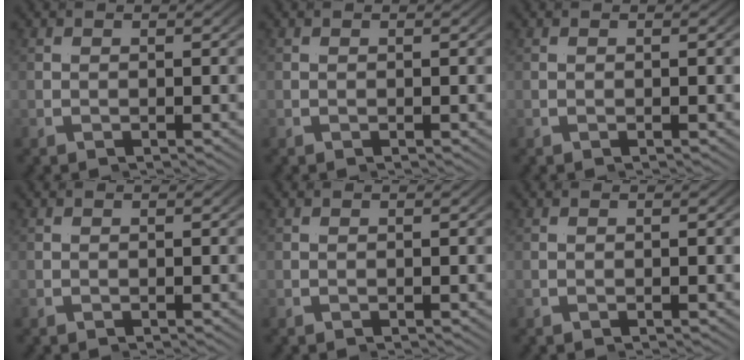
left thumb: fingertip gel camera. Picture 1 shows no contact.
{"total": 0.0}
{"total": 0.0}
{"total": 0.0}
{"total": 0.0}
{"total": 0.0}